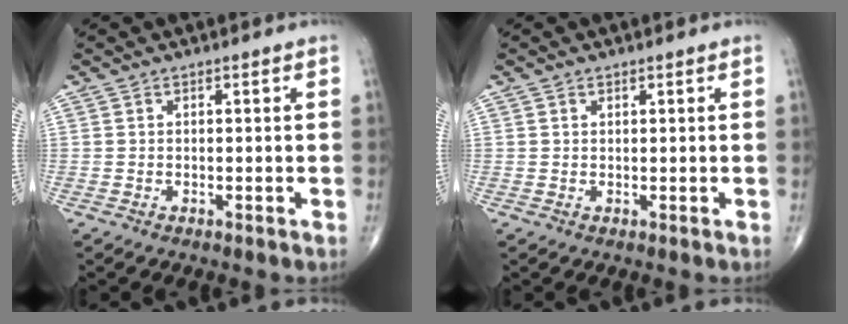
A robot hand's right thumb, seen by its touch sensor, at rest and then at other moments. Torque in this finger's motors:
{"motor_torque": [-0.14, -0.14, -0.16, -0.10, 0.02]}